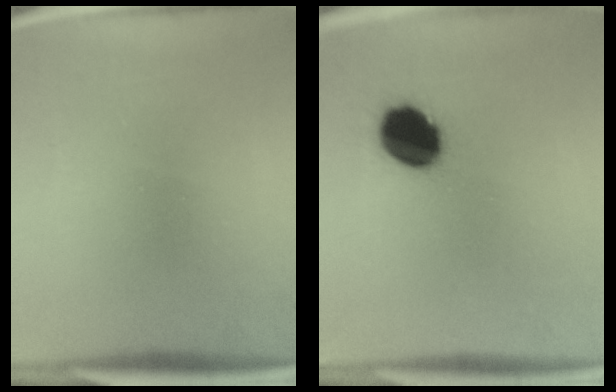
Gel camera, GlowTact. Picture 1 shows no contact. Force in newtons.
{"total": 11.7}